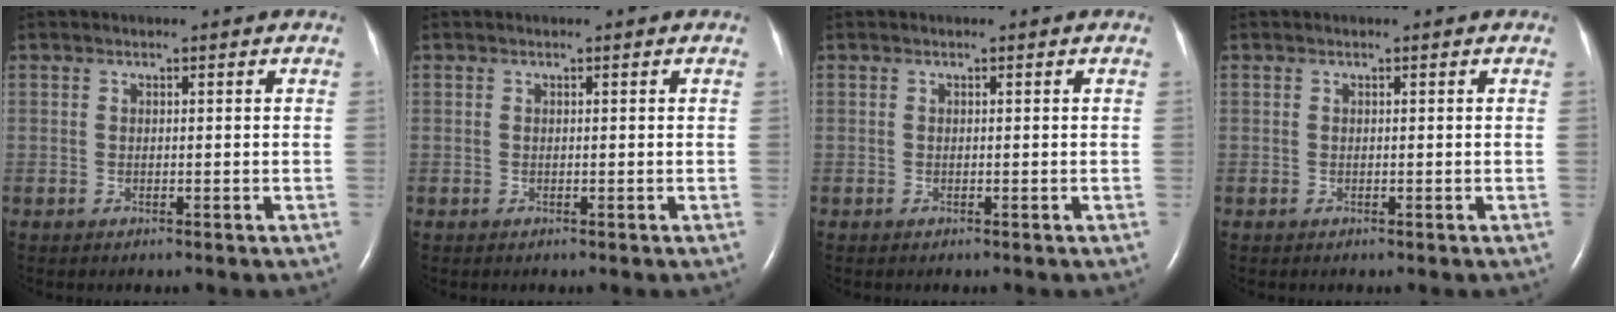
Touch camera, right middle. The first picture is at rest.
{"total": 0.0}
{"total": 0.0}
{"total": 0.0}